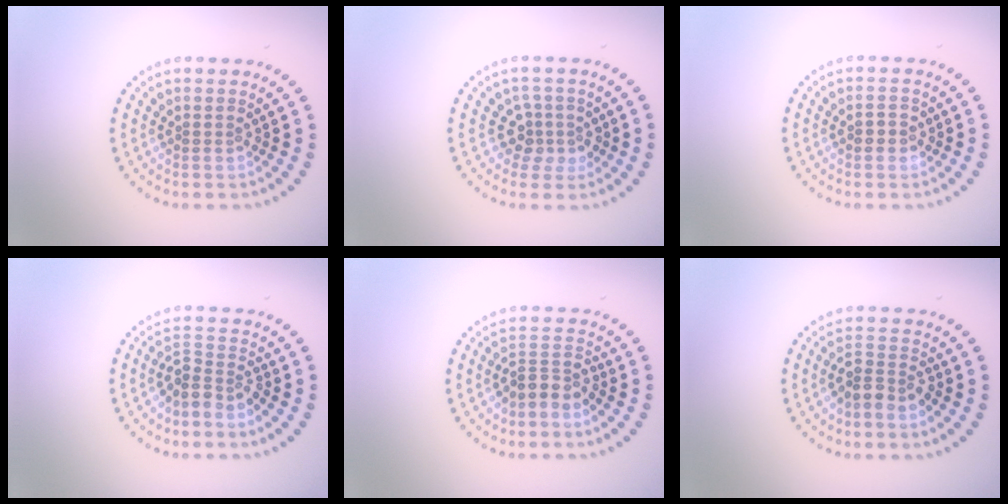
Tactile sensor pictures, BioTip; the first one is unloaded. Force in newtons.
{"total": 2.4, "press": 1.9, "slide": 1.5}
{"total": 1.1, "press": 1.1, "slide": 0.1}
{"total": 2.6, "press": 1.9, "slide": 1.8}
{"total": 2.6, "press": 2.0, "slide": 1.8}
{"total": 2.8, "press": 2.5, "slide": 1.2}